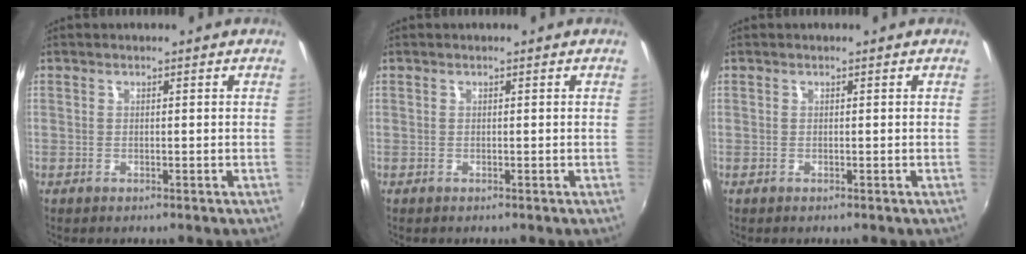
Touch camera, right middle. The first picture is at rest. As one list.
[{"total": 0.0}, {"total": 0.0}]